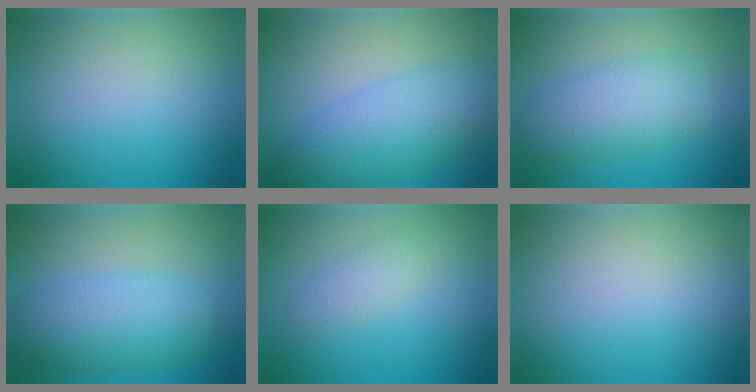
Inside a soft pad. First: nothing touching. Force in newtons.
{"total": 5.6, "press": 5.6, "slide": 0.1}
{"total": 4.4, "press": 4.4, "slide": 0.0}
{"total": 5.5, "press": 5.5, "slide": 0.1}
{"total": 1.6, "press": 1.6, "slide": 0.1}
{"total": 0.0}